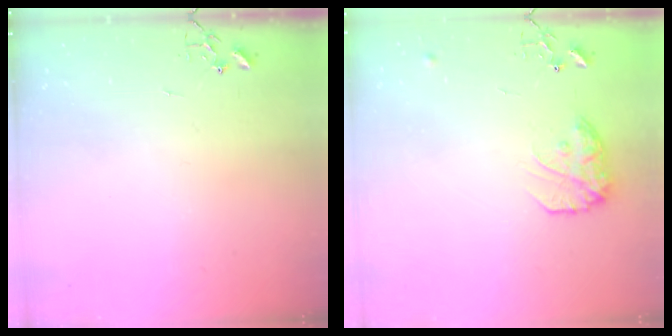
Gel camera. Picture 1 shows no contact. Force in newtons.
{"total": 13.1, "press": 13.0, "slide": 0.7}